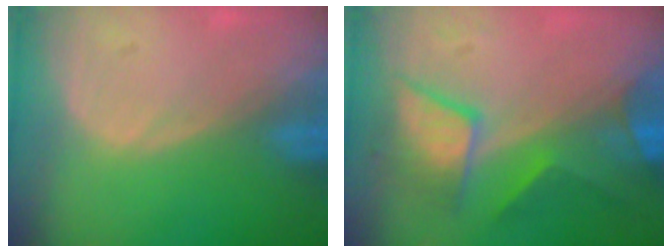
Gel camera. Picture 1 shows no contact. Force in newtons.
{"total": 7.7, "press": 7.7, "slide": 0.7}